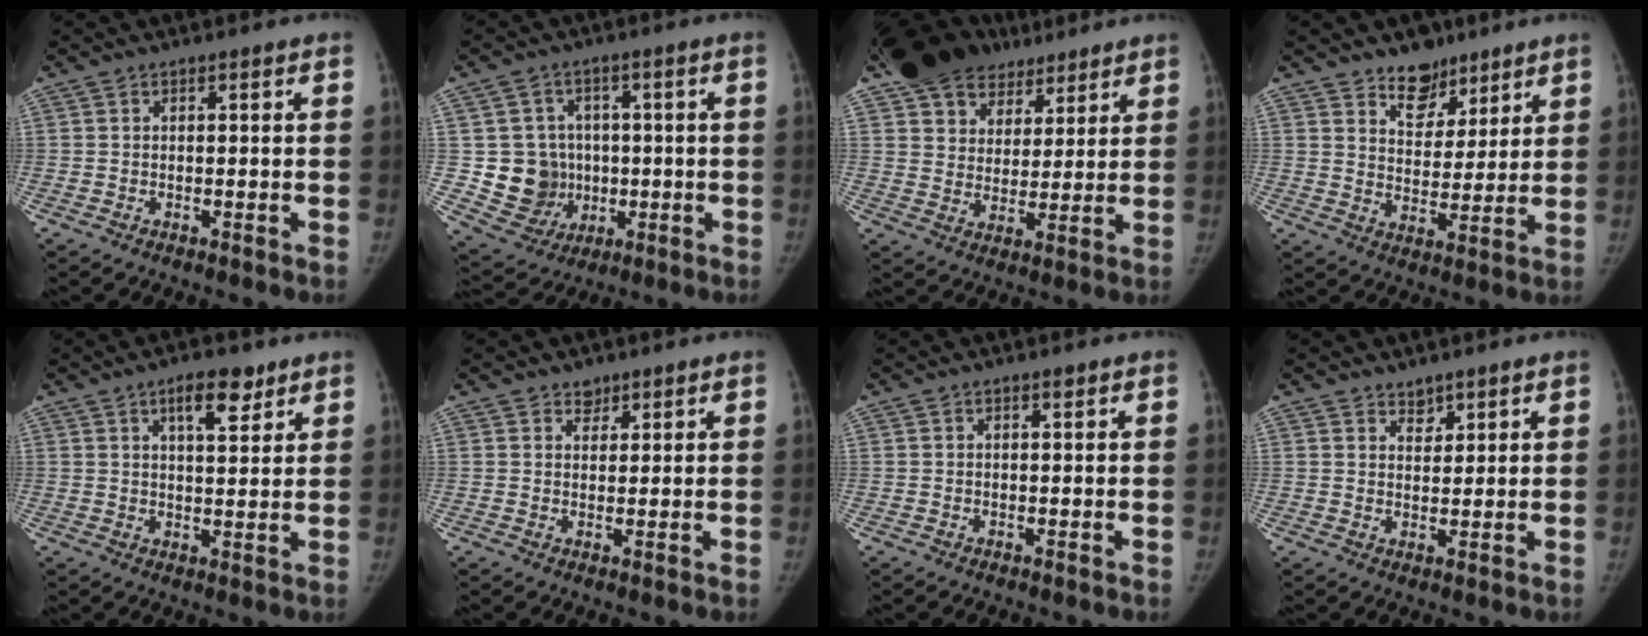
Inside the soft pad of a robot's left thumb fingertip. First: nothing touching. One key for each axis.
{"total": 10.6, "fx": -0.1, "fy": 10.0, "fz": 3.4, "tx": -0.019, "ty": 0.006, "tz": 0.015}
{"total": 17.5, "fx": 12.9, "fy": 10.6, "fz": 5.2, "tx": -0.080, "ty": -0.029, "tz": 0.215}
{"total": 8.8, "fx": 6.5, "fy": 5.3, "fz": 2.6, "tx": -0.006, "ty": -0.043, "tz": 0.109}
{"total": 6.8, "fx": 4.1, "fy": 2.8, "fz": 4.7, "tx": -0.053, "ty": -0.022, "tz": 0.061}
{"total": 2.2, "fx": 1.6, "fy": 1.5, "fz": 0.4, "tx": 0.009, "ty": -0.010, "tz": 0.022}
{"total": 0.6, "fx": 0.4, "fy": 0.2, "fz": 0.3, "tx": -0.006, "ty": -0.003, "tz": 0.006}
{"total": 2.7, "fx": 2.1, "fy": 1.6, "fz": 0.5, "tx": 0.009, "ty": -0.016, "tz": 0.034}